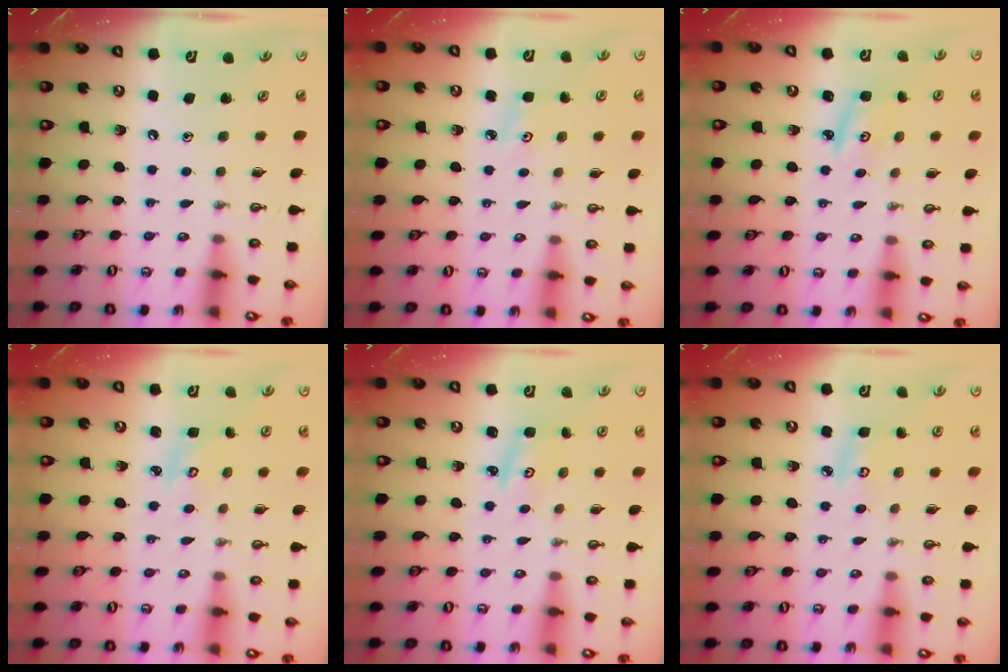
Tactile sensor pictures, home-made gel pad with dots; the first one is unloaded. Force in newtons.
{"total": 2.8, "press": 2.8, "slide": 0.4}
{"total": 2.1, "press": 2.1, "slide": 0.2}
{"total": 3.2, "press": 3.1, "slide": 0.3}
{"total": 1.8, "press": 1.8, "slide": 0.0}
{"total": 5.5, "press": 5.5, "slide": 0.5}